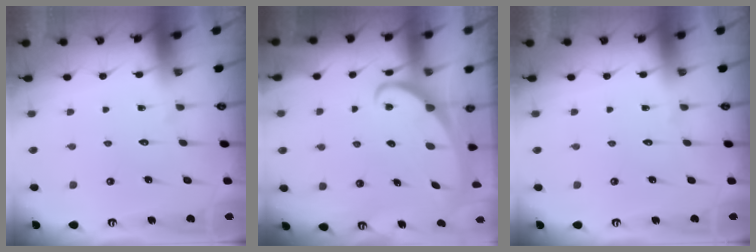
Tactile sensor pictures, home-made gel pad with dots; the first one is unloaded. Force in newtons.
{"total": 2.3, "press": 2.2, "slide": 0.3}
{"total": 0.0}